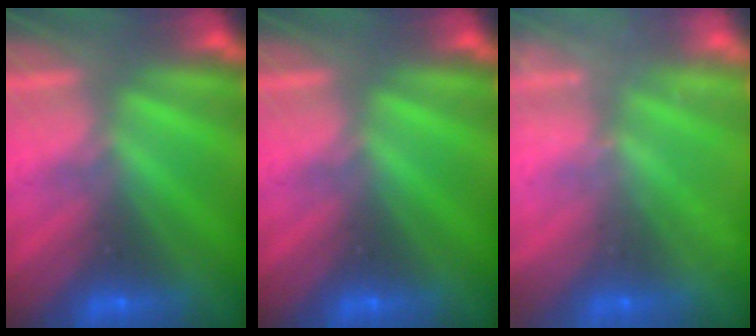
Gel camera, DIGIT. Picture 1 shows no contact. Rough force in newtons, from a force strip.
{"total": 0.0}
{"total": 2.4}